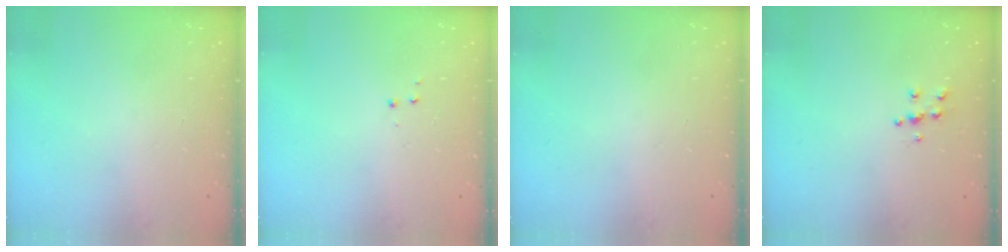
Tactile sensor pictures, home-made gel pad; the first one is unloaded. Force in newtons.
{"total": 2.9, "press": 2.8, "slide": 0.4}
{"total": 0.0}
{"total": 5.5, "press": 5.5, "slide": 0.5}